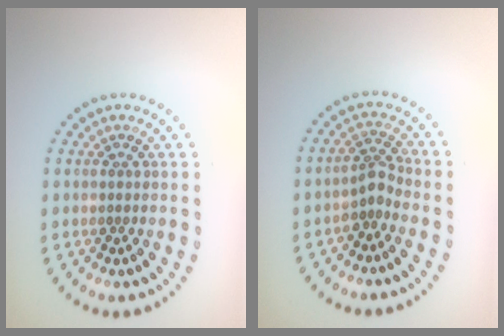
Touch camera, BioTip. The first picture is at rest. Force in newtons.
{"total": 1.9, "press": 1.4, "slide": 1.3}